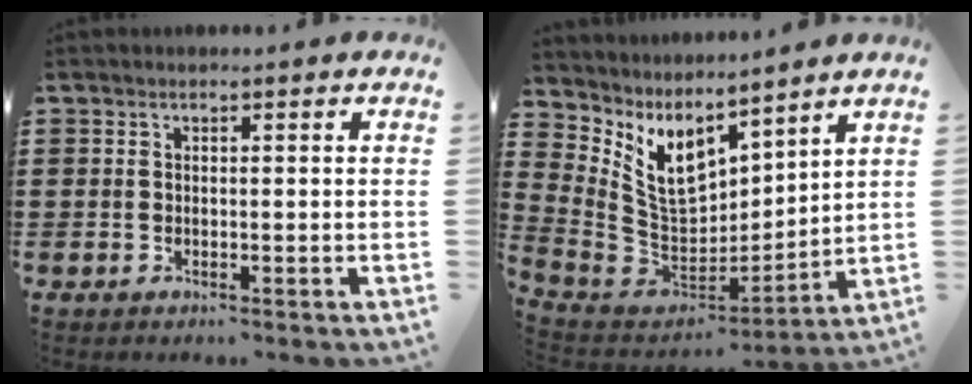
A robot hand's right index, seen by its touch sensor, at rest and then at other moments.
{"total": 9.3, "force": [4.9, 5.5, 5.7], "torque": [-0.131, -0.027, 0.095]}